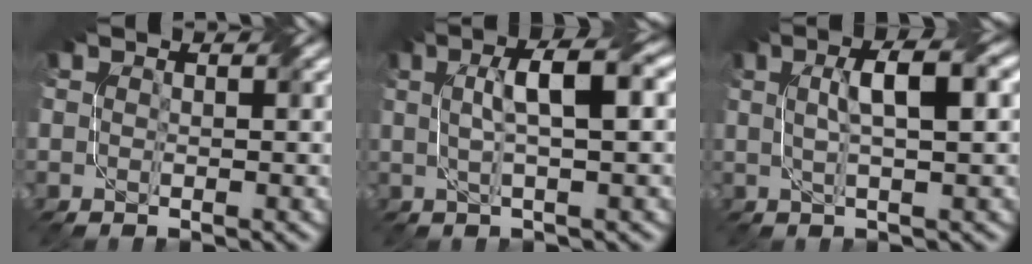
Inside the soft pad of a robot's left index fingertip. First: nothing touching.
{"total": 5.4, "force": [1.2, 1.3, 5.2], "torque": [-0.078, 0.018, 0.022]}
{"total": 4.9, "force": [1.1, 1.2, 4.7], "torque": [-0.069, 0.017, 0.020]}